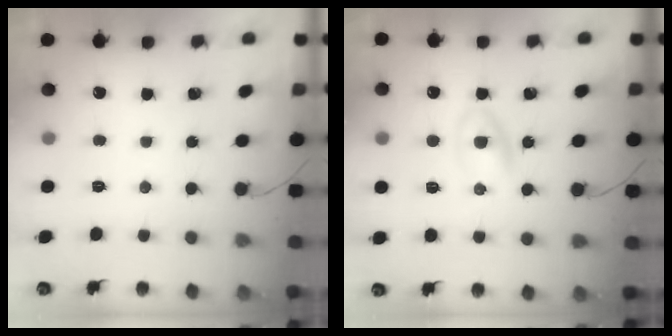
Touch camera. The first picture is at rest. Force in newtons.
{"total": 2.3, "press": 2.1, "slide": 1.0}